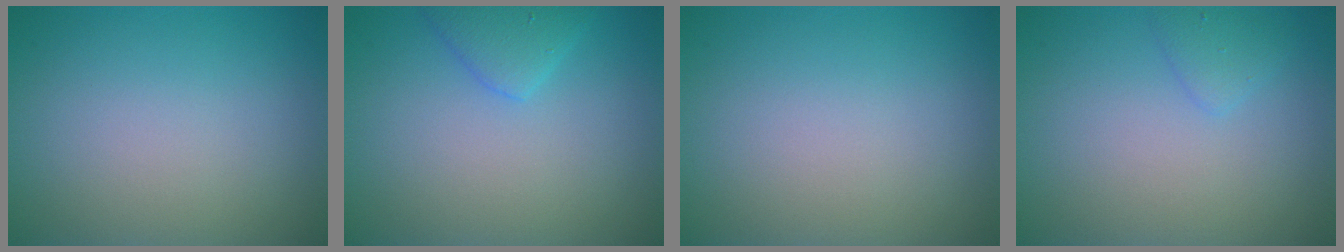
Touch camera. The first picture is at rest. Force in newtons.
{"total": 2.2, "press": 2.2, "slide": 0.2}
{"total": 0.0}
{"total": 1.3, "press": 1.3, "slide": 0.0}